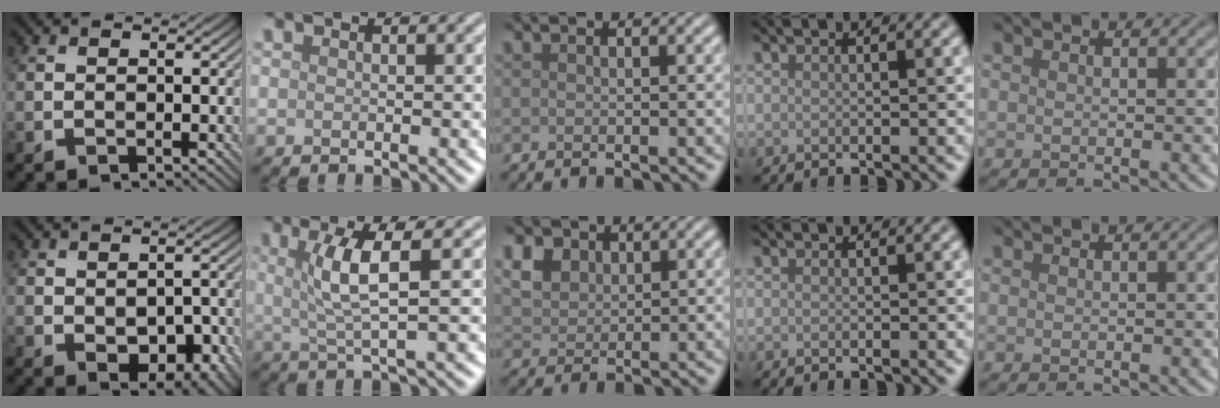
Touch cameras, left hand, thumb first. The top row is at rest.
{"thumb": {"total": 6.4, "force": [-1.9, 3.6, 4.9], "torque": [-0.077, -0.018, -0.019]}, "index": {"total": 4.5, "force": [1.1, 0.8, 4.3], "torque": [-0.080, 0.002, 0.023]}, "middle": {"total": 5.0, "force": [2.8, 3.5, 2.4], "torque": [-0.078, 0.008, 0.055]}}